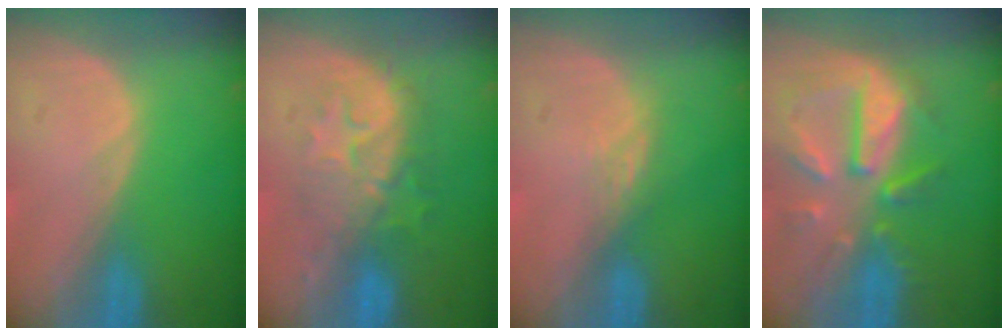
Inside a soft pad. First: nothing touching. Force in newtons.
{"total": 8.6, "press": 8.3, "slide": 2.1}
{"total": 2.4, "press": 1.9, "slide": 1.4}
{"total": 10.6, "press": 9.4, "slide": 4.9}